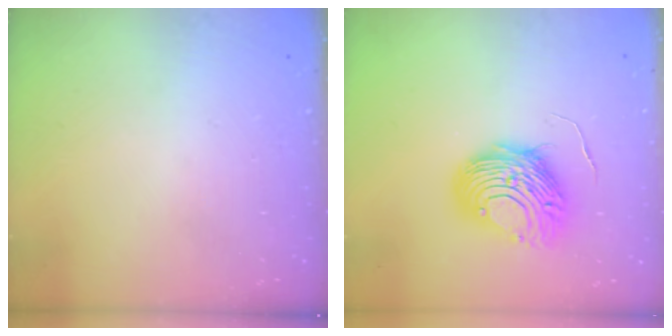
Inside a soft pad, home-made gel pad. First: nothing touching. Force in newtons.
{"total": 10.6, "press": 10.6, "slide": 0.9}